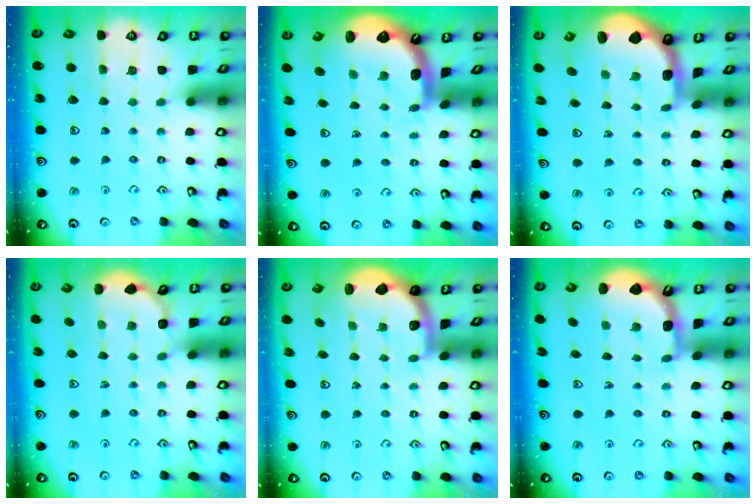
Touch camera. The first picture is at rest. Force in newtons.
{"total": 3.4, "press": 2.5, "slide": 2.3}
{"total": 2.3, "press": 1.3, "slide": 1.8}
{"total": 2.5, "press": 2.2, "slide": 1.2}
{"total": 1.9, "press": 1.8, "slide": 0.5}
{"total": 1.9, "press": 1.9, "slide": 0.3}